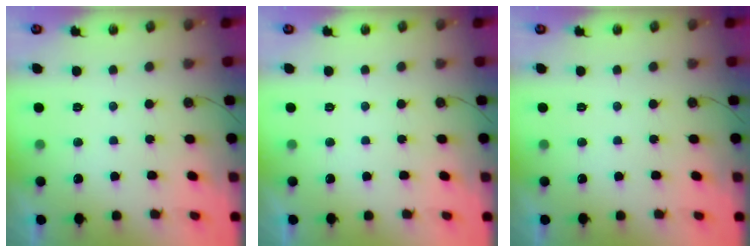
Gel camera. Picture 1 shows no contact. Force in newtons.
{"total": 0.0}
{"total": 0.0}